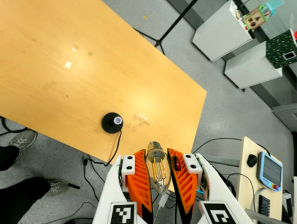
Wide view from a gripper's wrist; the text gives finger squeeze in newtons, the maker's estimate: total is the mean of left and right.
{"total": 20.5, "left": 21.8, "right": 19.2}